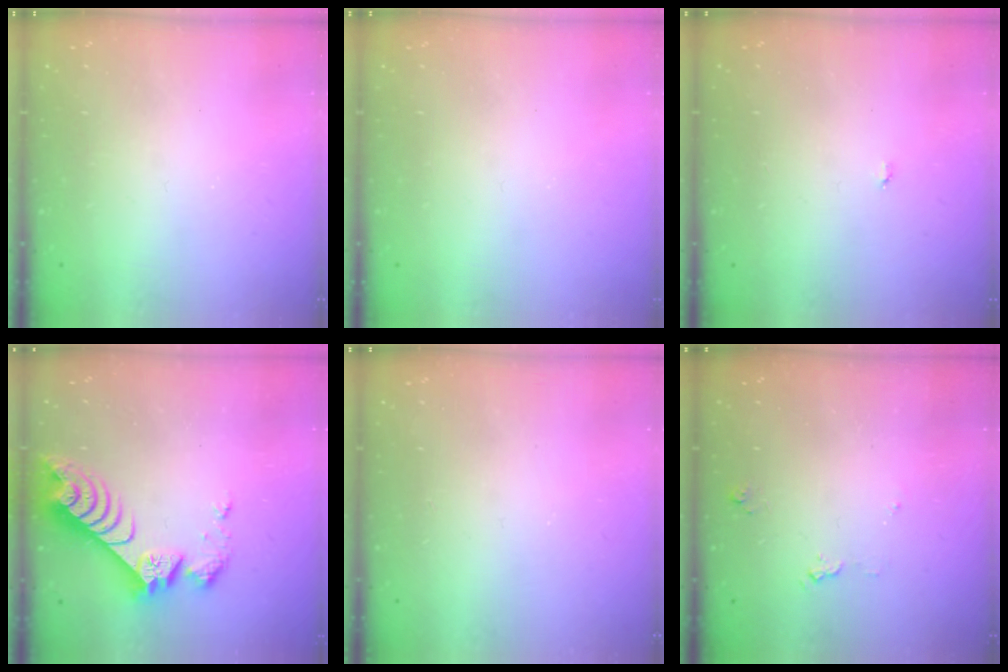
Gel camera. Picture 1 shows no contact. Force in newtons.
{"total": 0.0}
{"total": 2.9, "press": 2.9, "slide": 0.3}
{"total": 8.8, "press": 8.8, "slide": 0.8}
{"total": 1.7, "press": 1.7, "slide": 0.2}
{"total": 5.4, "press": 5.4, "slide": 0.6}